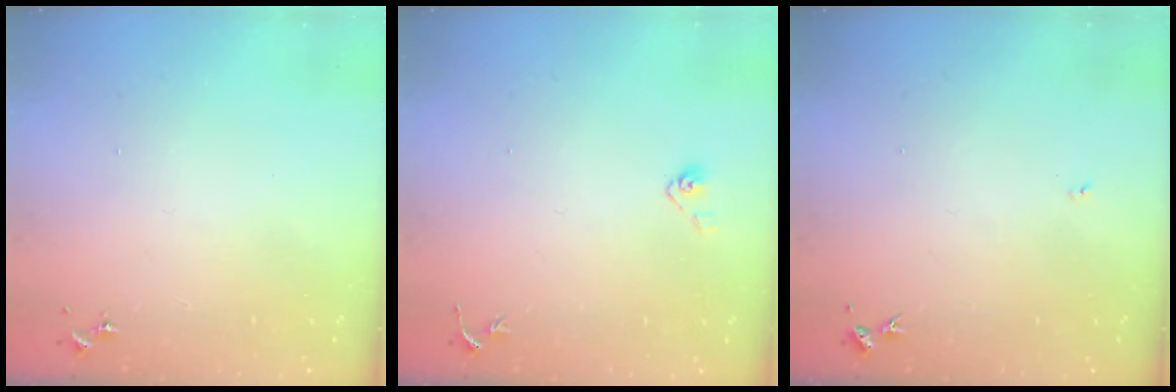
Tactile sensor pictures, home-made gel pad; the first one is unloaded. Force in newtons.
{"total": 3.8, "press": 3.3, "slide": 1.8}
{"total": 3.3, "press": 3.3, "slide": 0.4}